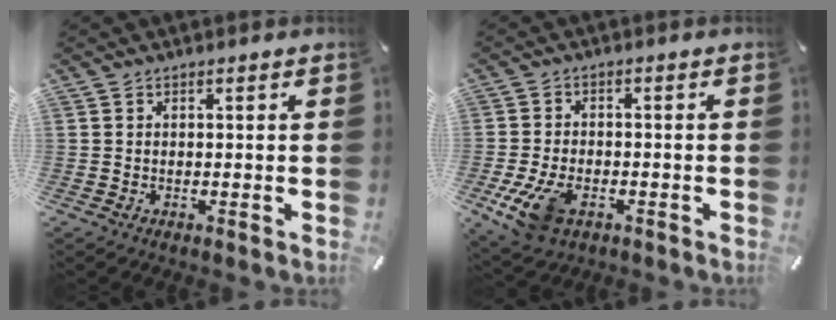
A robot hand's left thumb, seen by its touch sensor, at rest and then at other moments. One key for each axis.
{"total": 9.2, "fx": -3.9, "fy": 5.7, "fz": 6.1, "tx": -0.145, "ty": 0.004, "tz": -0.071}